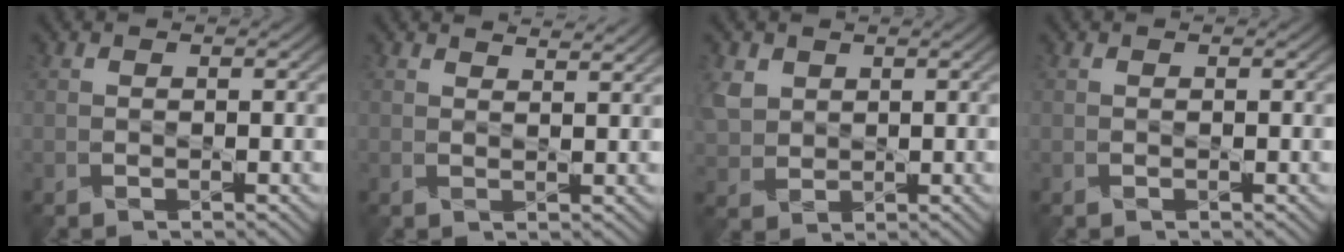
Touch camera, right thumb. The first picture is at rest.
{"total": 2.7, "force": [2.7, -0.2, 0.1], "torque": [-0.007, 0.006, 0.047]}
{"total": 3.1, "force": [2.0, 2.3, 0.8], "torque": [-0.037, 0.006, 0.042]}
{"total": 0.0}